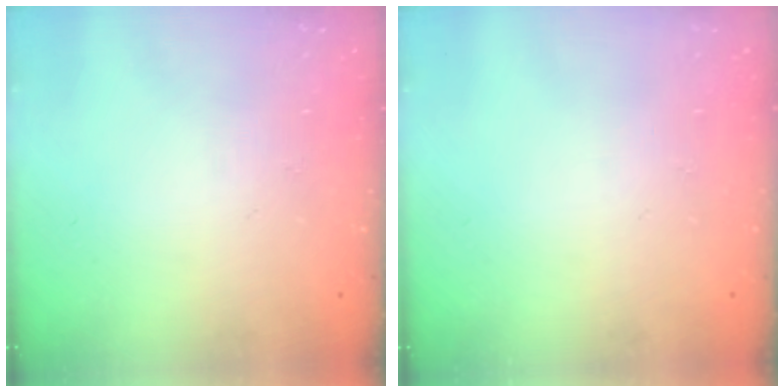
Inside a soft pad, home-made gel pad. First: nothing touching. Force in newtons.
{"total": 0.0}